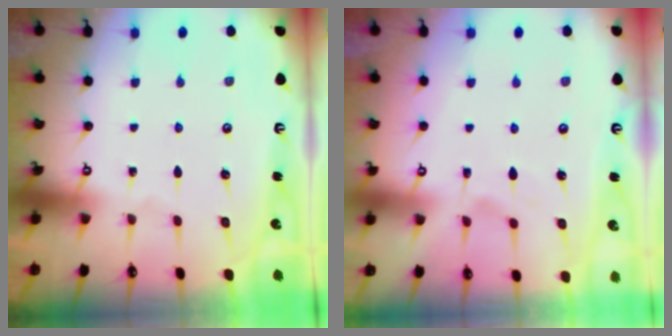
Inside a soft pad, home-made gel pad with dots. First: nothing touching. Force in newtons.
{"total": 1.8, "press": 1.4, "slide": 1.2}